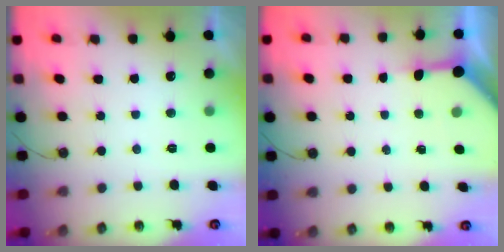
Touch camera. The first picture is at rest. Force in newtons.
{"total": 5.0, "press": 5.0, "slide": 0.2}